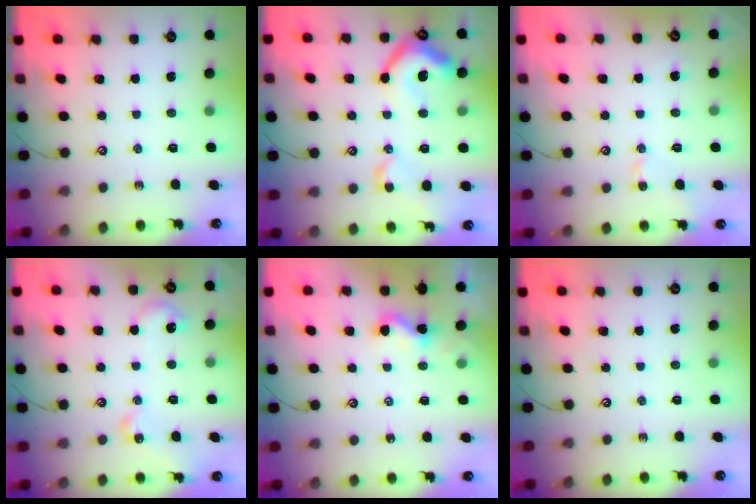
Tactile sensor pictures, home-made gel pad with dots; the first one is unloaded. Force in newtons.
{"total": 13.7, "press": 13.5, "slide": 1.8}
{"total": 2.2, "press": 2.2, "slide": 0.3}
{"total": 5.9, "press": 5.9, "slide": 0.7}
{"total": 2.1, "press": 2.1, "slide": 0.3}
{"total": 0.0}